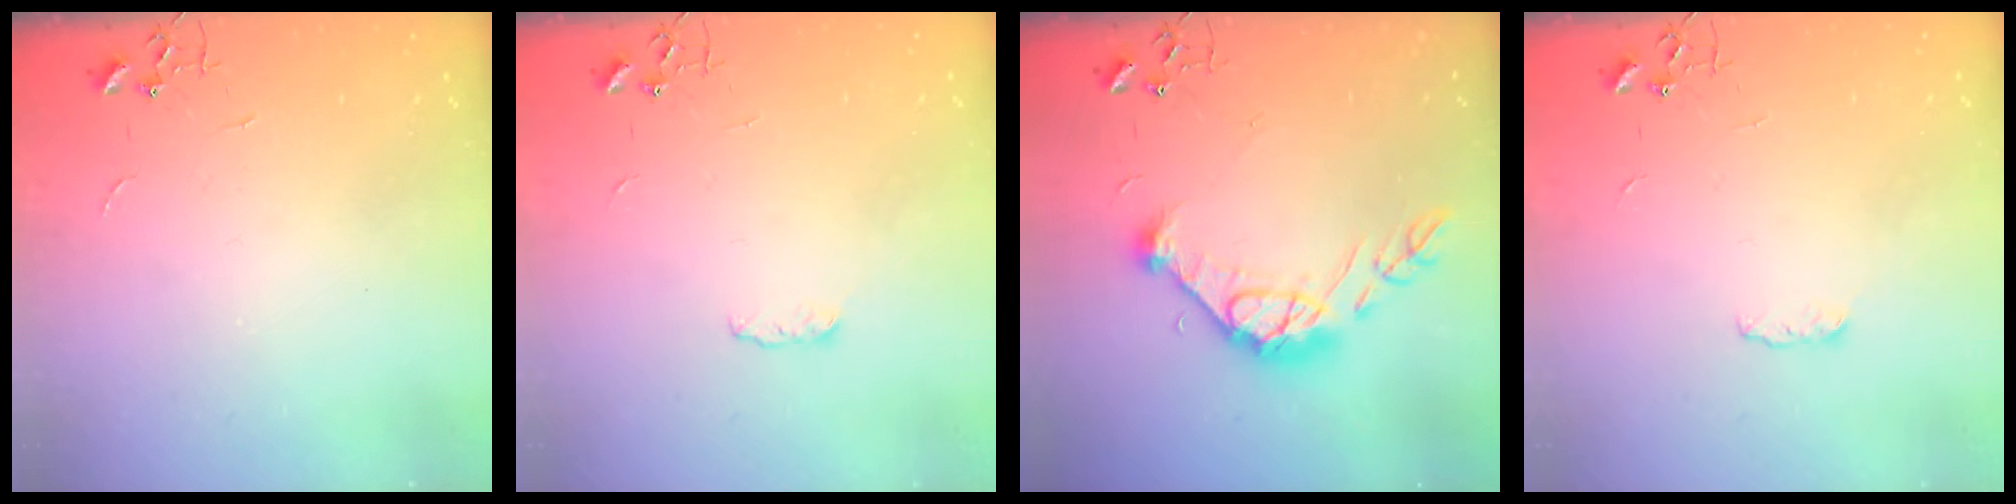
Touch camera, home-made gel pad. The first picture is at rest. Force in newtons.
{"total": 4.0, "press": 4.0, "slide": 0.6}
{"total": 15.3, "press": 15.3, "slide": 0.9}
{"total": 4.0, "press": 4.0, "slide": 0.6}